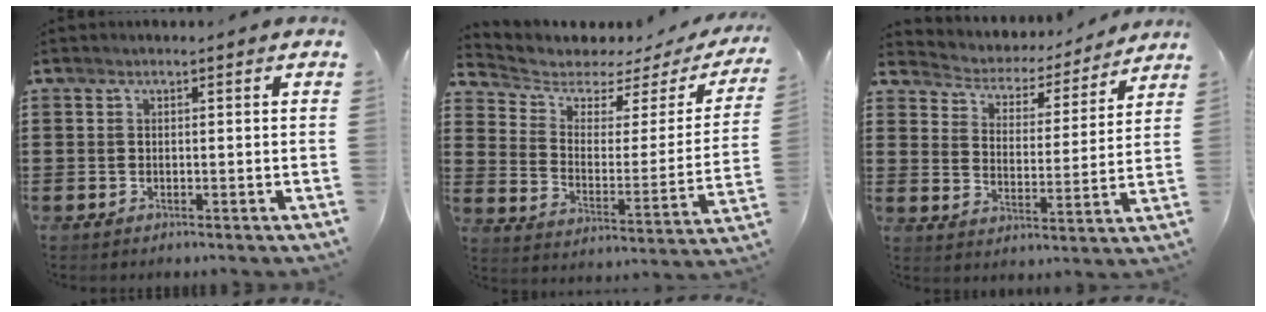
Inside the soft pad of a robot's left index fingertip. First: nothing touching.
{"total": 3.9, "force": [3.2, 1.9, 1.2], "torque": [-0.050, -0.023, 0.049]}
{"total": 3.4, "force": [3.3, 0.9, -0.1], "torque": [-0.023, -0.028, 0.048]}